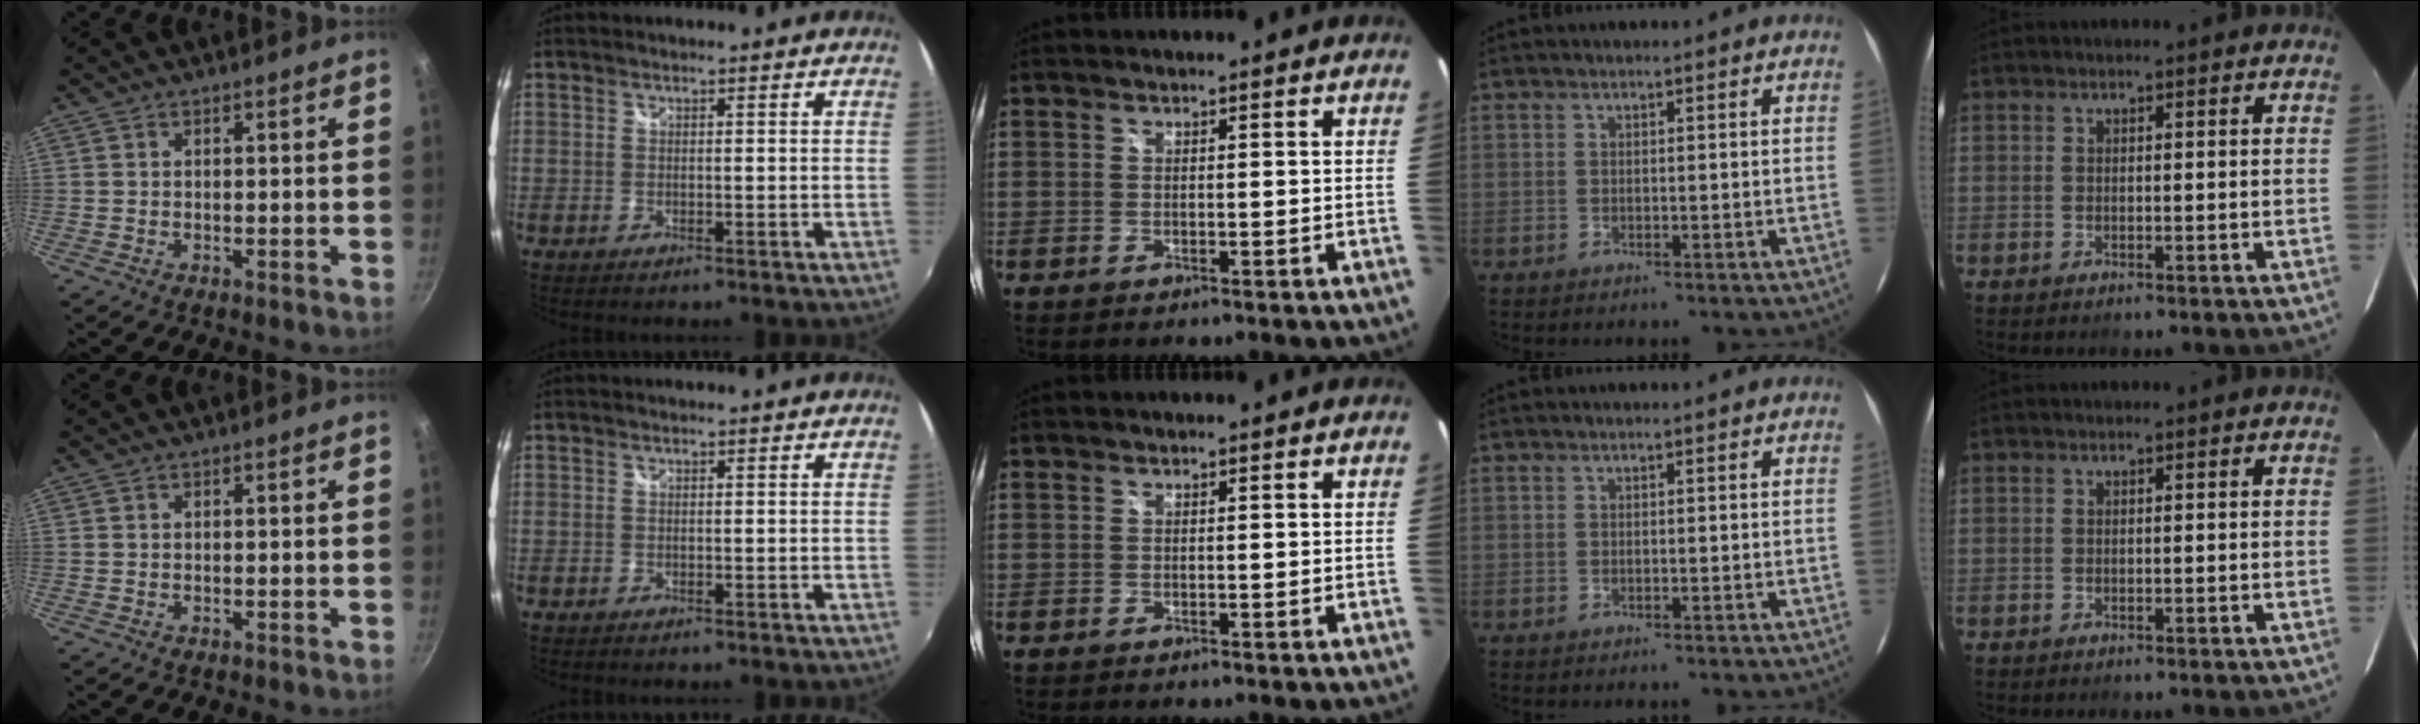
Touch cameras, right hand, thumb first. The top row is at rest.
{}